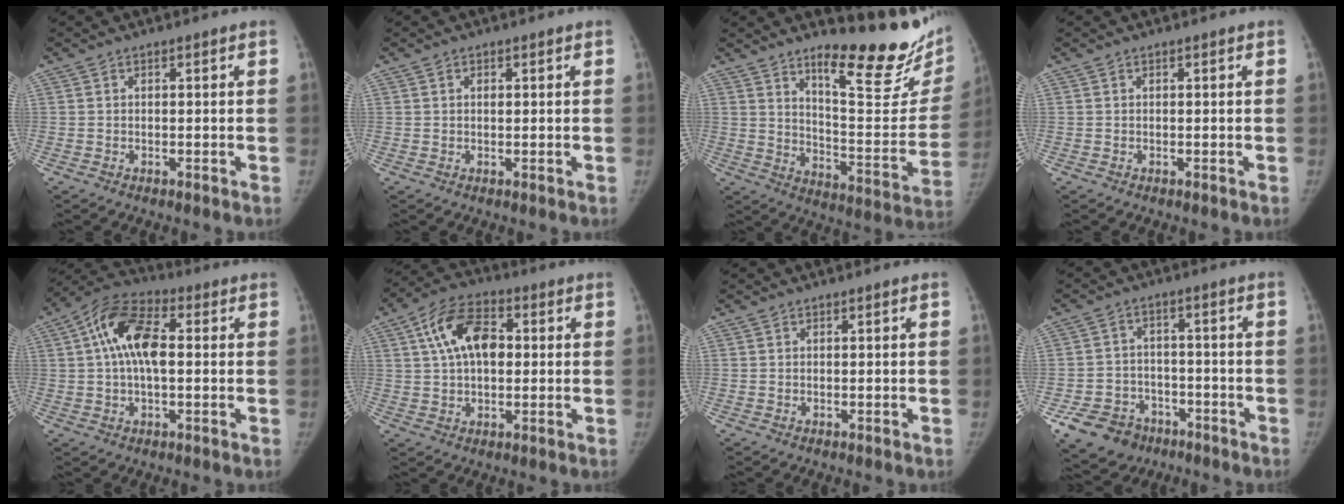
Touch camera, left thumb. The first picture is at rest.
{"total": 0.9, "force": [0.3, 0.6, 0.7], "torque": [-0.011, 0.001, 0.005]}
{"total": 22.6, "force": [16.2, 5.9, 14.5], "torque": [-0.156, -0.135, 0.234]}
{"total": 0.0}
{"total": 12.3, "force": [2.0, 6.3, 10.3], "torque": [-0.191, 0.026, 0.024]}
{"total": 12.0, "force": [2.8, 7.1, 9.2], "torque": [-0.151, 0.015, 0.042]}
{"total": 0.0}
{"total": 10.7, "force": [-6.1, 8.2, 3.1], "torque": [-0.053, 0.038, -0.091]}